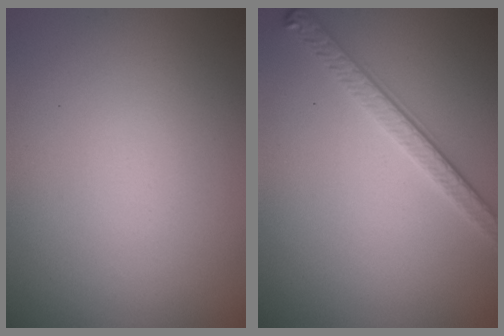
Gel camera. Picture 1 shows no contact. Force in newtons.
{"total": 2.8, "press": 2.5, "slide": 1.2}